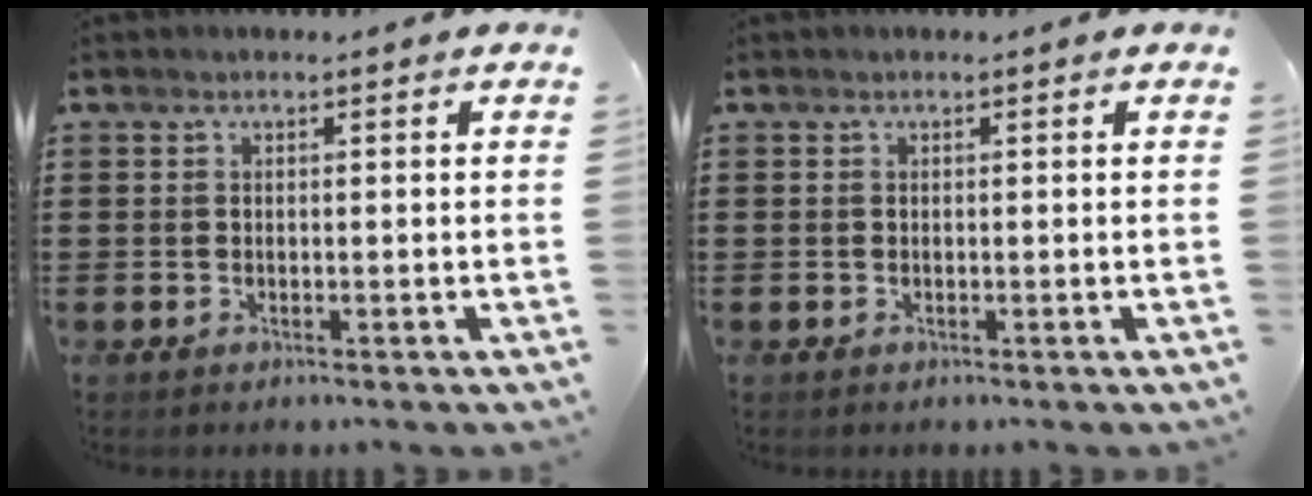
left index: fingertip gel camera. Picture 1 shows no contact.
{"total": 0.0}